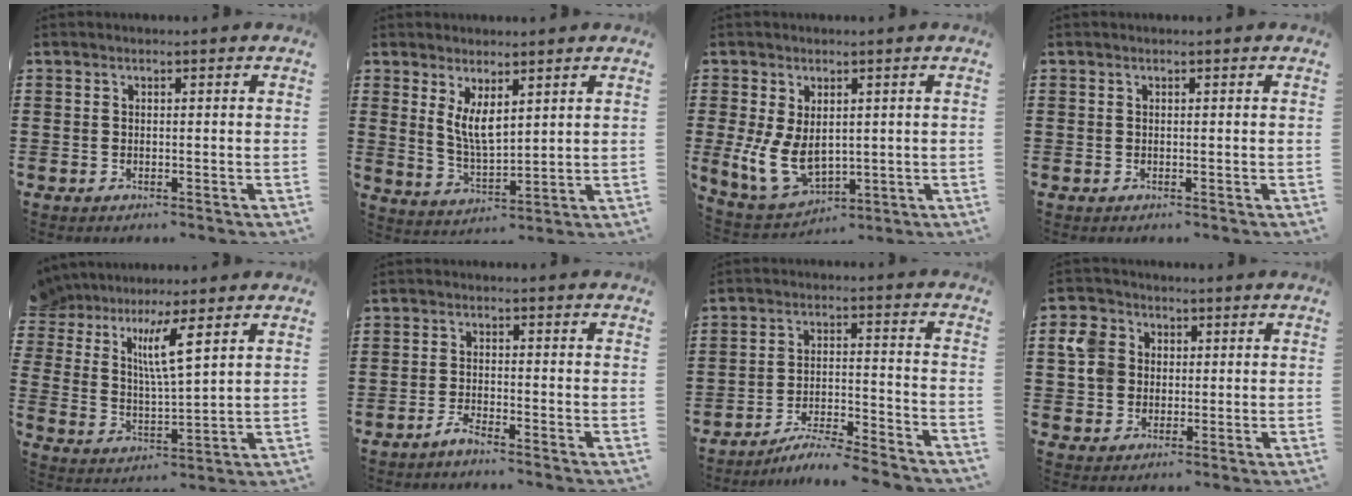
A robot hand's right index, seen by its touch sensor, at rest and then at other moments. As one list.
[{"total": 5.3, "force": [2.4, 2.1, 4.2], "torque": [-0.089, -0.001, 0.044]}, {"total": 8.4, "force": [0.0, 5.6, 6.3], "torque": [-0.149, 0.002, 0.005]}, {"total": 0.0}, {"total": 6.4, "force": [4.7, 1.2, 4.1], "torque": [-0.100, -0.012, 0.084]}, {"total": 1.9, "force": [-1.8, -0.2, 0.6], "torque": [-0.018, -0.003, -0.036]}, {"total": 5.9, "force": [-5.6, -0.3, 1.8], "torque": [-0.036, -0.009, -0.111]}, {"total": 6.6, "force": [1.2, 6.0, 2.6], "torque": [-0.085, 0.015, 0.020]}]